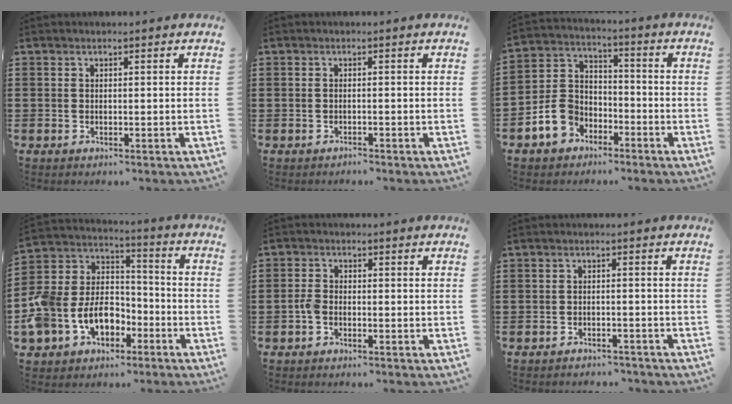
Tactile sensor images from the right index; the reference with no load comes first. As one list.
[{"total": 0.6, "force": [-0.6, 0.1, 0.2], "torque": [-0.006, -0.002, -0.011]}, {"total": 7.6, "force": [-4.0, 6.0, 2.5], "torque": [-0.088, 0.022, -0.081]}, {"total": 10.8, "force": [-5.1, 8.3, 4.5], "torque": [-0.121, 0.025, -0.094]}, {"total": 1.9, "force": [-0.9, 1.1, 1.3], "torque": [-0.043, -0.003, -0.021]}, {"total": 1.8, "force": [-1.8, 0.2, 0.0], "torque": [-0.006, 0.001, -0.038]}]